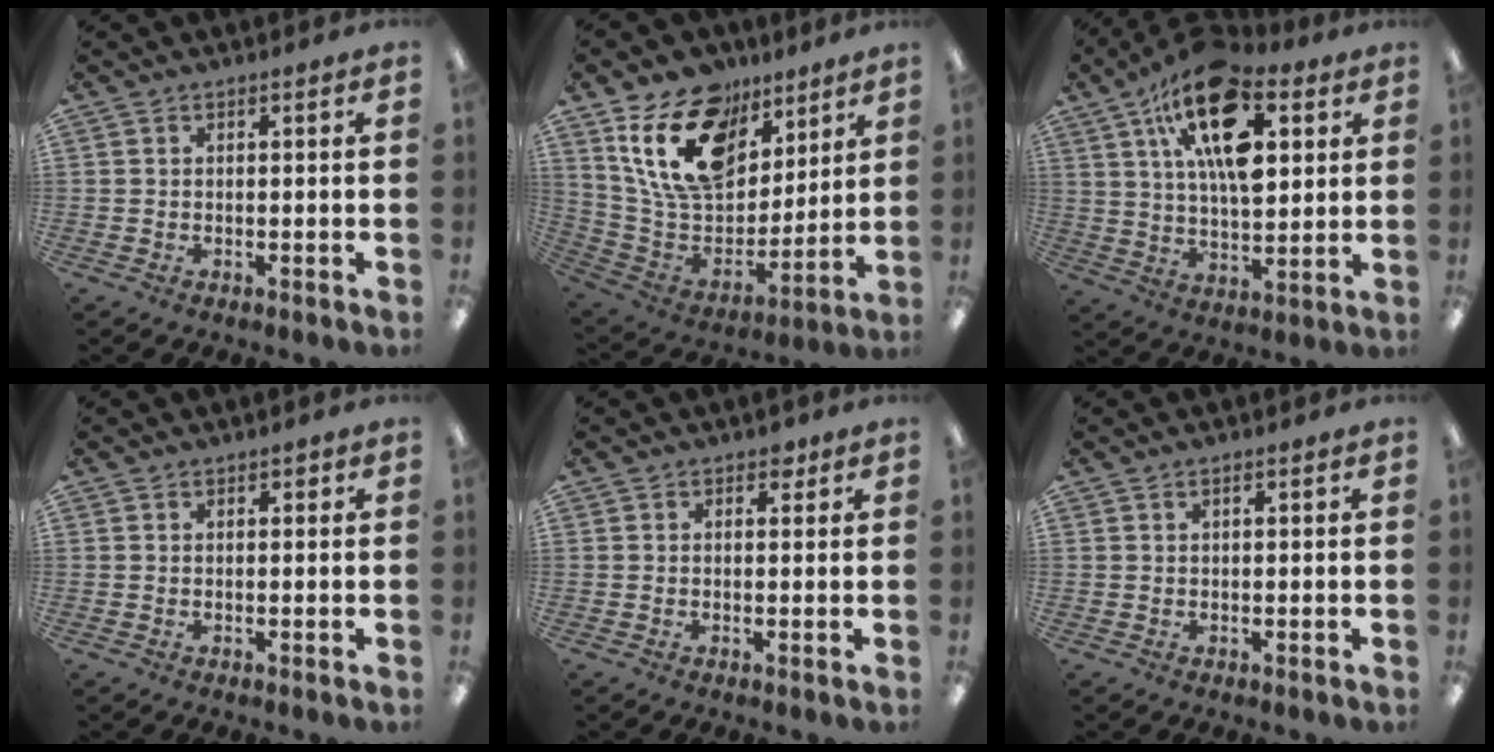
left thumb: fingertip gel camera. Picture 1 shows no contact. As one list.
[{"total": 20.0, "force": [11.0, 12.6, 11.0], "torque": [-0.207, -0.045, 0.205]}, {"total": 20.7, "force": [10.0, 10.0, 15.1], "torque": [-0.256, -0.038, 0.165]}, {"total": 0.8, "force": [0.5, 0.5, 0.4], "torque": [0.001, -0.001, 0.008]}, {"total": 1.9, "force": [1.2, 1.2, 0.9], "torque": [-0.002, -0.004, 0.018]}, {"total": 0.7, "force": [0.5, 0.2, 0.5], "torque": [-0.010, 0.001, 0.008]}]